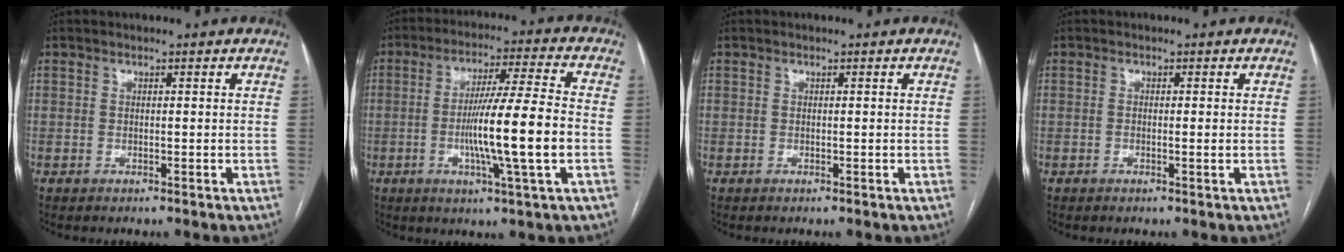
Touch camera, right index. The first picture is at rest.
{"total": 13.2, "force": [-2.4, -0.7, 12.9], "torque": [-0.230, -0.006, -0.048]}
{"total": 0.0}
{"total": 1.0, "force": [-0.1, 0.1, 1.0], "torque": [-0.020, -0.003, -0.002]}